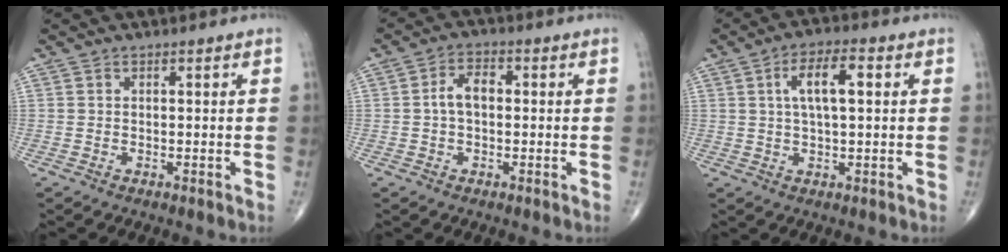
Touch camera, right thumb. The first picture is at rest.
{"total": 4.6, "force": [0.0, 2.7, 3.6], "torque": [-0.063, 0.017, -0.007]}
{"total": 7.7, "force": [1.8, 2.8, 6.9], "torque": [-0.122, 0.011, 0.028]}